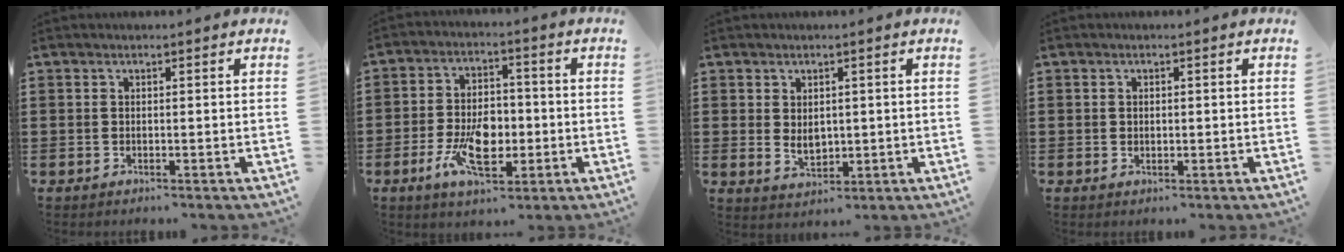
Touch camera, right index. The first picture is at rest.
{"total": 9.1, "force": [-2.6, 5.0, 7.1], "torque": [-0.144, -0.001, -0.049]}
{"total": 3.0, "force": [0.4, 2.1, 2.1], "torque": [-0.036, 0.002, 0.006]}
{"total": 0.8, "force": [0.4, 0.6, 0.3], "torque": [-0.007, 0.006, 0.007]}